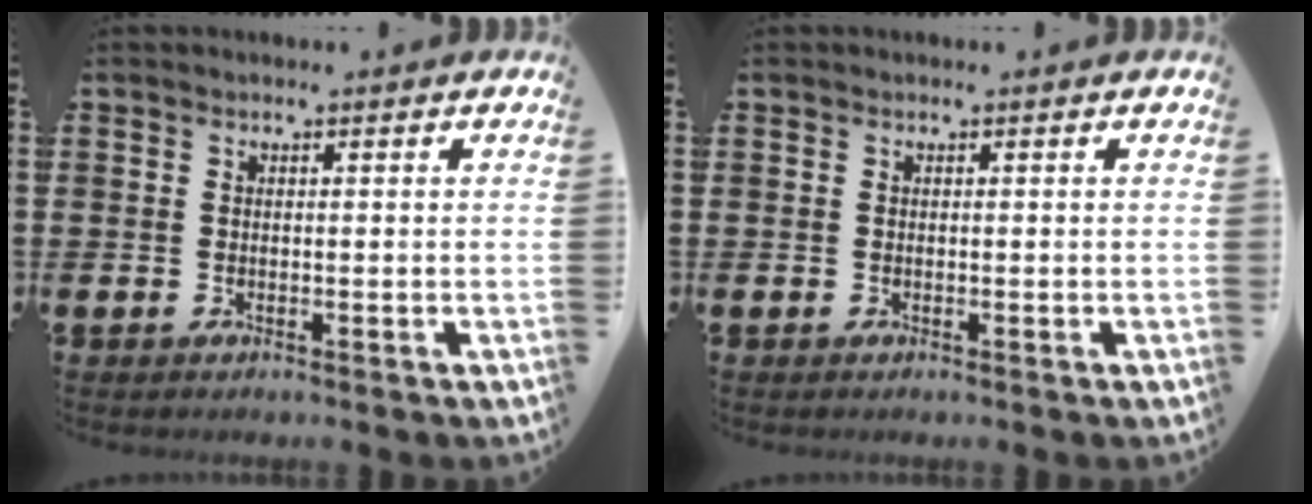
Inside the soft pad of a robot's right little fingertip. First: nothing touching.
{"total": 0.0}